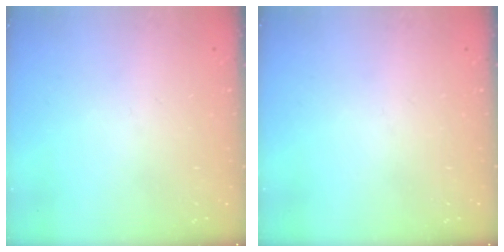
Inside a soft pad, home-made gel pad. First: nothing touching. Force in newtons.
{"total": 0.0}